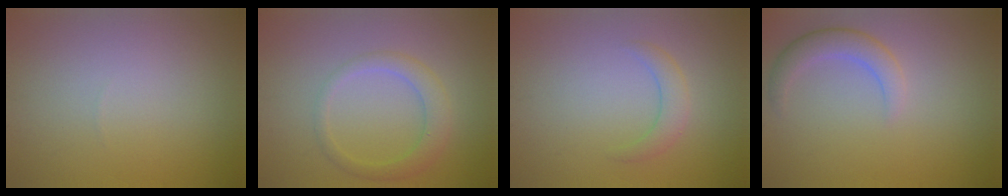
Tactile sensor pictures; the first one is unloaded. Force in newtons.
{"total": 2.7, "press": 2.7, "slide": 0.1}
{"total": 1.9, "press": 1.9, "slide": 0.2}
{"total": 2.8, "press": 2.8, "slide": 0.1}